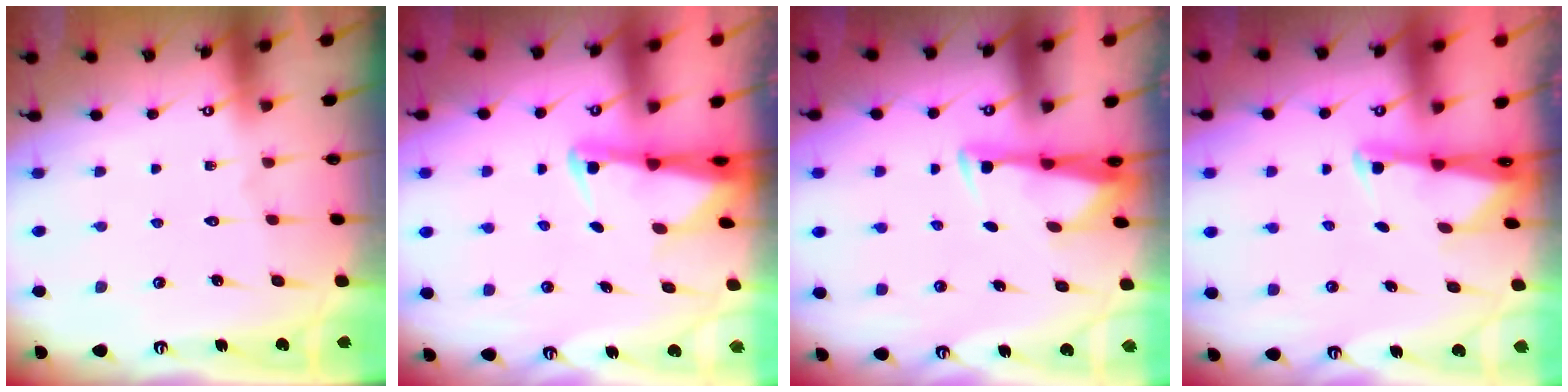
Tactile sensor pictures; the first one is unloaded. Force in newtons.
{"total": 2.4, "press": 2.4, "slide": 0.5}
{"total": 3.2, "press": 3.1, "slide": 0.9}
{"total": 1.8, "press": 1.7, "slide": 0.4}